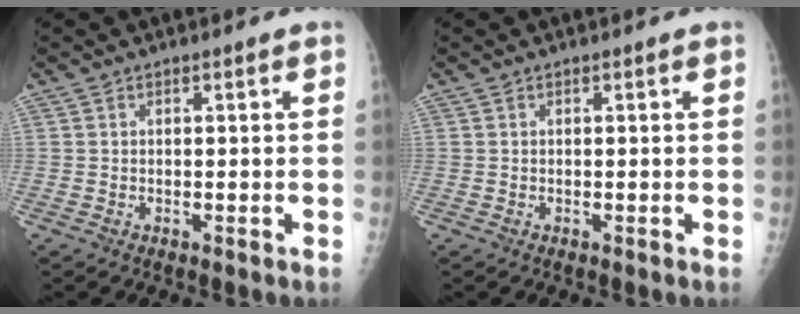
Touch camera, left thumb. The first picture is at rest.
{"total": 0.0}